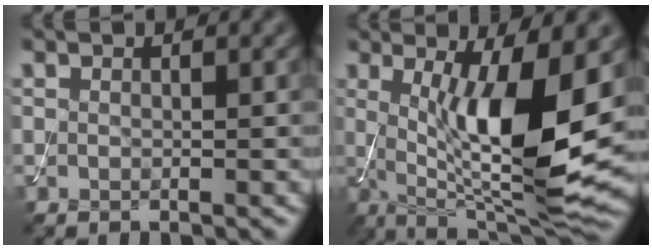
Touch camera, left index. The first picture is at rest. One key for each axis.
{"total": 11.6, "fx": 0.7, "fy": 3.1, "fz": 11.1, "tx": -0.176, "ty": -0.017, "tz": 0.020}